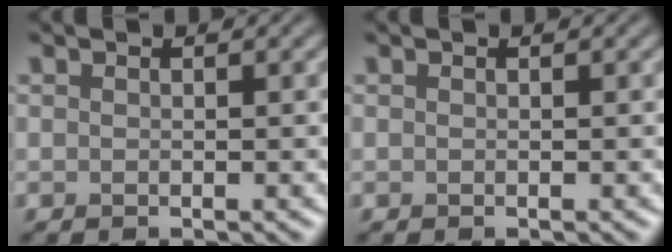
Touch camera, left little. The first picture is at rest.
{"total": 0.0}